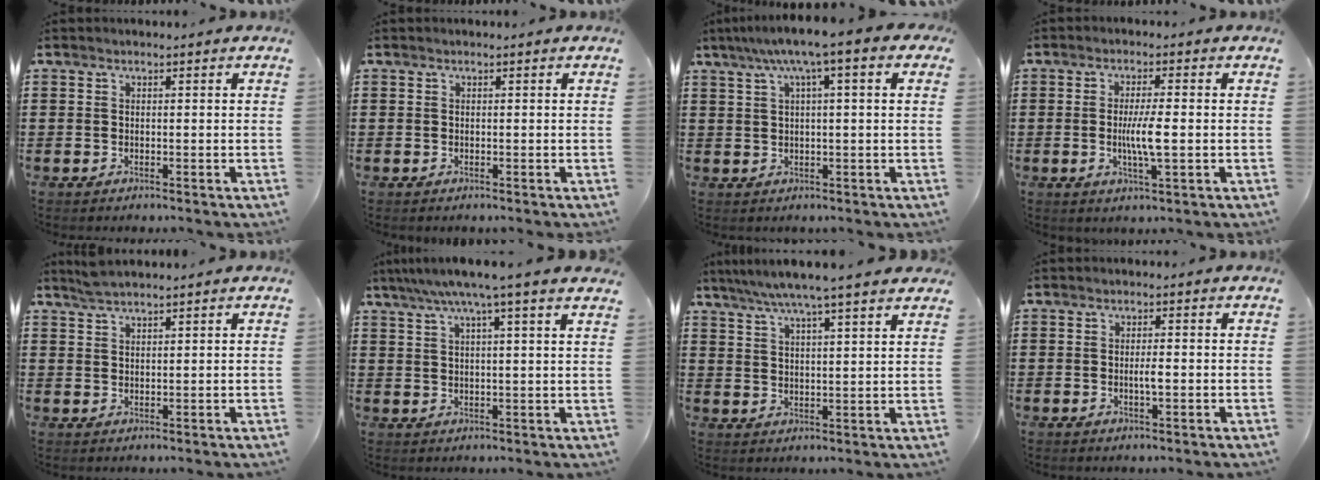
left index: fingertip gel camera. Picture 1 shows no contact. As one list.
[{"total": 0.0}, {"total": 6.4, "force": [2.4, 0.3, 5.9], "torque": [-0.116, 0.004, 0.038]}, {"total": 5.1, "force": [-0.4, 0.7, 5.1], "torque": [-0.096, -0.003, -0.012]}, {"total": 2.1, "force": [2.0, 0.1, 0.7], "torque": [-0.019, 0.003, 0.038]}, {"total": 5.9, "force": [4.4, -0.6, 3.8], "torque": [-0.088, -0.010, 0.074]}, {"total": 5.8, "force": [4.9, -0.3, 3.1], "torque": [-0.074, -0.016, 0.084]}, {"total": 2.0, "force": [-0.3, 0.4, 1.9], "torque": [-0.037, 0.000, -0.007]}]